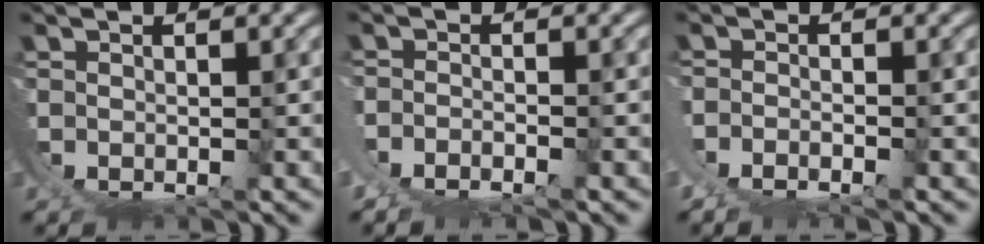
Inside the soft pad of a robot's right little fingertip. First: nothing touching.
{"total": 2.8, "force": [-0.6, 2.2, 1.7], "torque": [-0.033, -0.007, -0.010]}
{"total": 2.3, "force": [-0.4, 1.5, 1.6], "torque": [-0.032, -0.005, -0.005]}